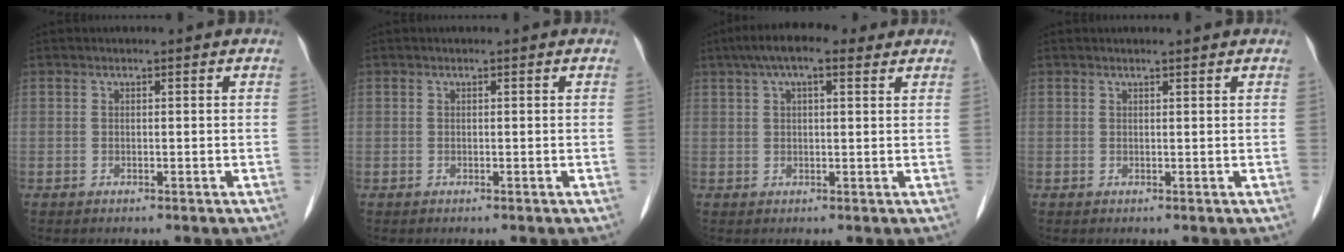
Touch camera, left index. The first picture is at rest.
{"total": 0.0}
{"total": 7.3, "force": [4.7, 2.4, 5.0], "torque": [-0.094, 0.035, 0.073]}
{"total": 1.2, "force": [1.0, 0.1, 0.5], "torque": [-0.009, 0.009, 0.016]}